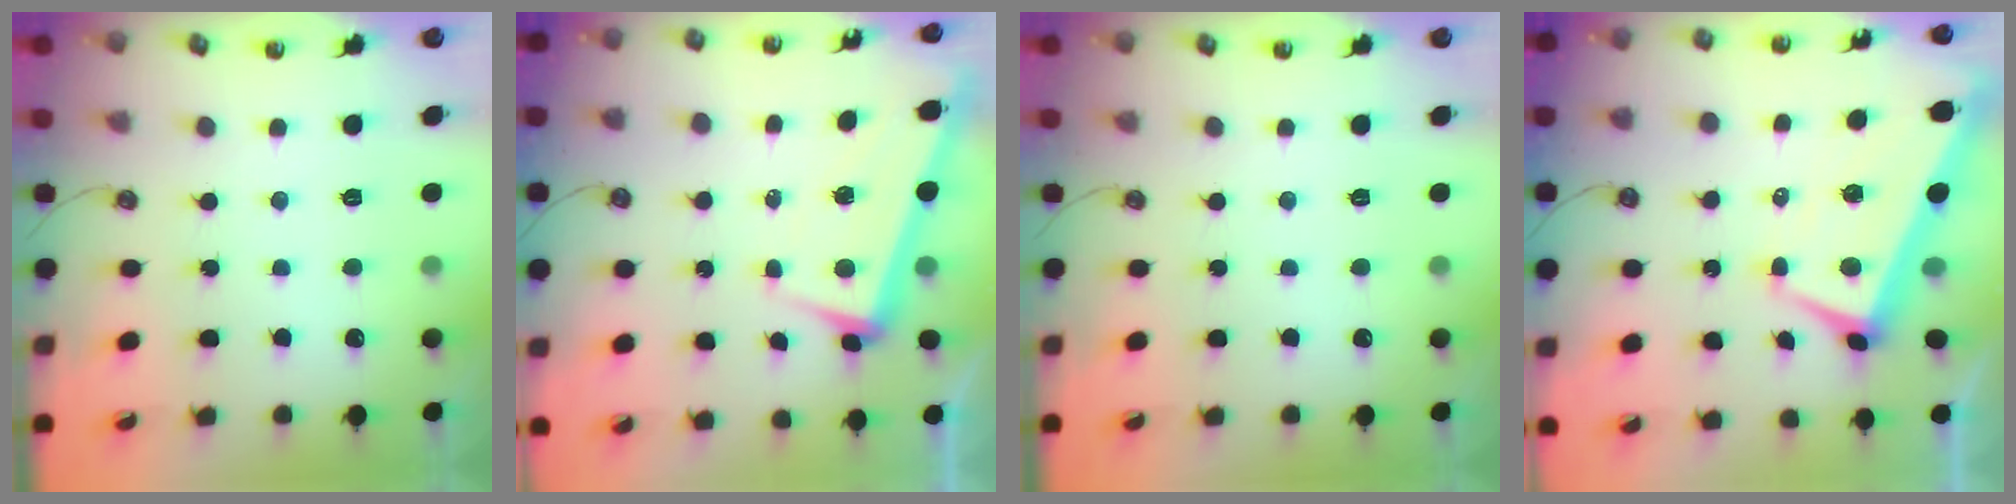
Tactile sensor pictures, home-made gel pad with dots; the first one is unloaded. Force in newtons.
{"total": 2.8, "press": 2.3, "slide": 1.7}
{"total": 0.0}
{"total": 5.2, "press": 5.0, "slide": 1.2}